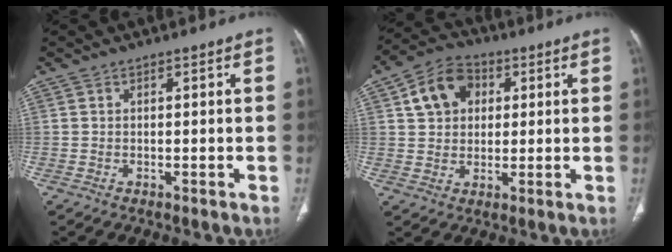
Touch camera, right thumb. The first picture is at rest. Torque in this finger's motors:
{"motor_torque": [-0.45, 0.52, 0.52, 0.22, 0.02]}